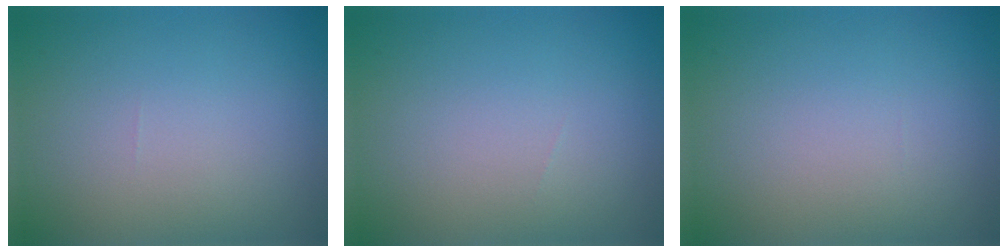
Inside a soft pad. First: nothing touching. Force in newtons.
{"total": 0.0}
{"total": 0.0}